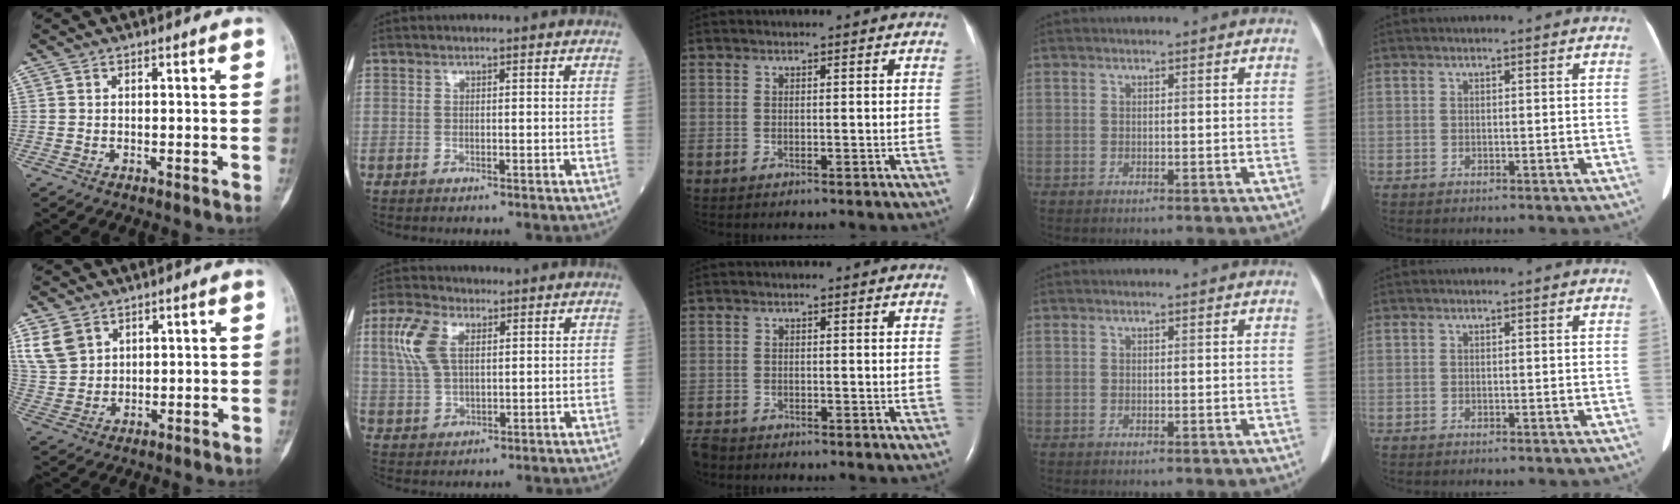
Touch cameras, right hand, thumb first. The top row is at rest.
{"thumb": {"total": 7.3, "force": [4.0, 5.3, 3.1], "torque": [-0.051, -0.008, 0.092]}, "index": {"total": 7.6, "force": [2.7, 3.8, 5.9], "torque": [-0.148, 0.018, 0.056]}, "middle": {"total": 3.1, "force": [-2.8, 1.2, 0.6], "torque": [-0.015, -0.008, -0.051]}}